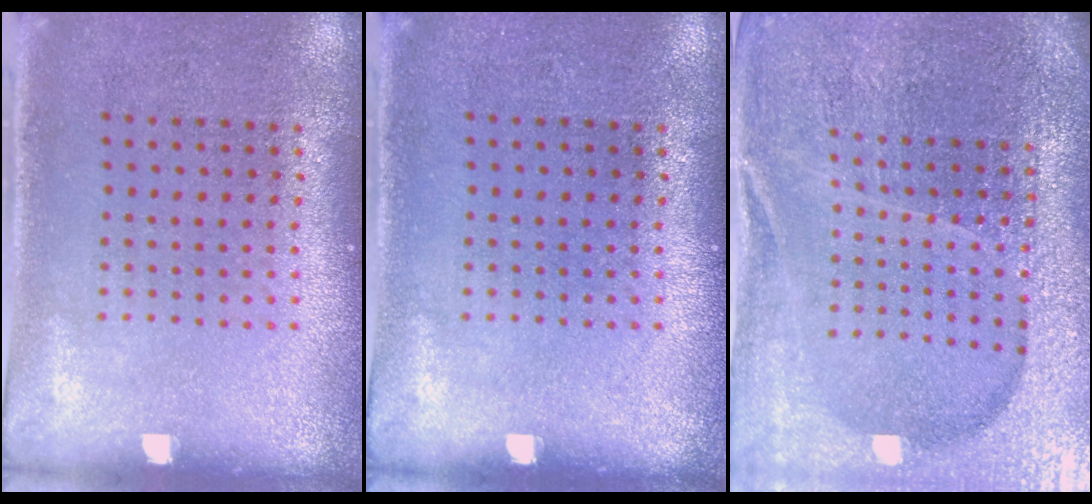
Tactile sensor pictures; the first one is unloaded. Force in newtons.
{"total": 0.0}
{"total": 5.6, "press": 5.0, "slide": 2.5}